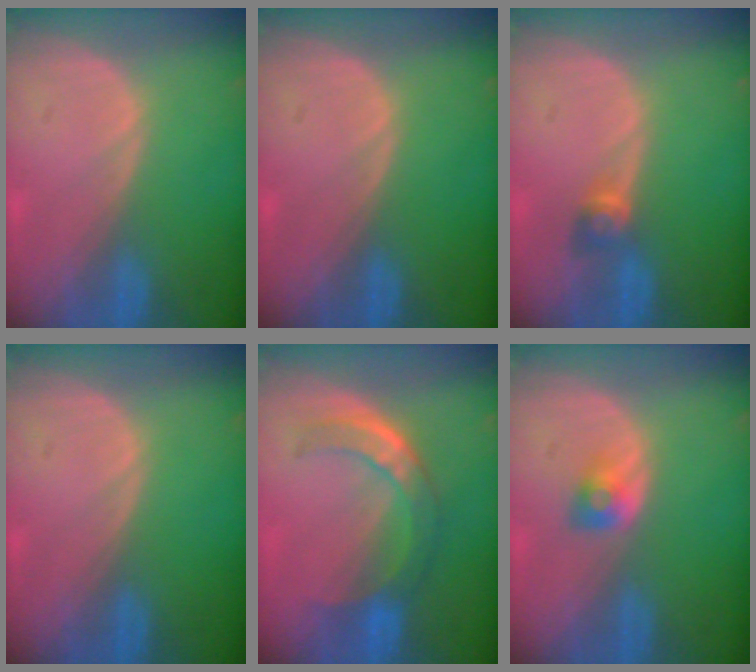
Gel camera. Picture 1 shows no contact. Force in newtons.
{"total": 0.0}
{"total": 2.6, "press": 2.4, "slide": 1.0}
{"total": 0.0}
{"total": 7.8, "press": 6.5, "slide": 4.3}
{"total": 2.5, "press": 2.3, "slide": 0.9}